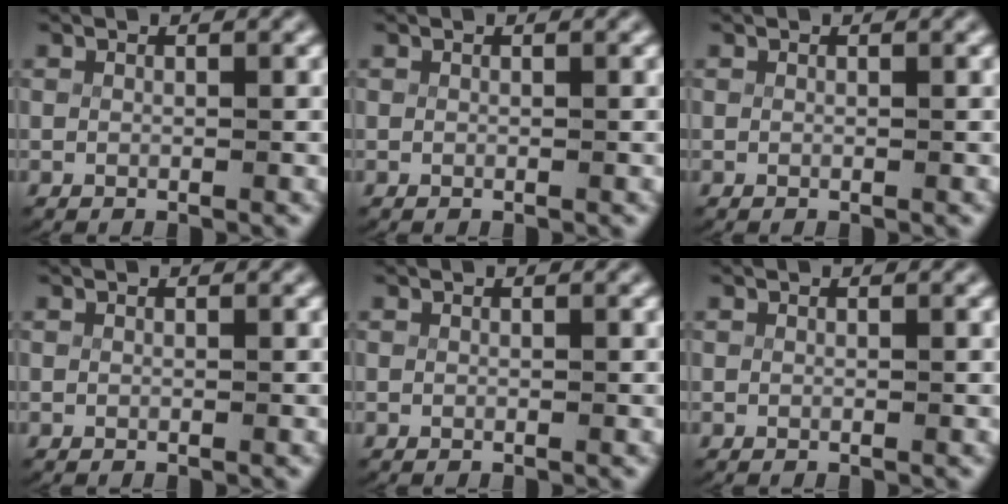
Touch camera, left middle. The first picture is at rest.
{"total": 0.0}
{"total": 0.0}
{"total": 0.0}
{"total": 0.0}
{"total": 0.0}